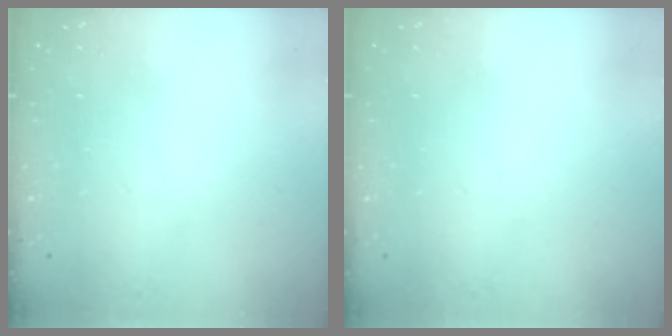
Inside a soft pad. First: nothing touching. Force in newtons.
{"total": 0.0}